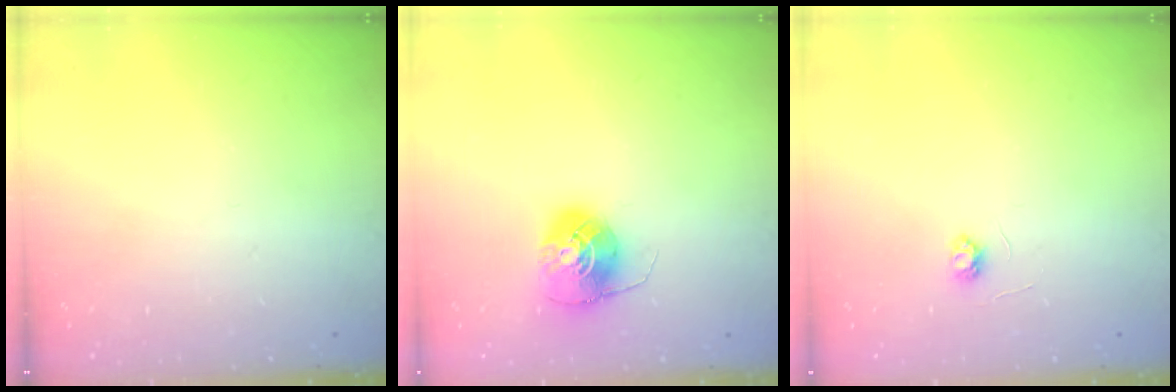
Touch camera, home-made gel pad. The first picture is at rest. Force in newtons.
{"total": 8.1, "press": 8.1, "slide": 0.5}
{"total": 3.1, "press": 3.1, "slide": 0.3}